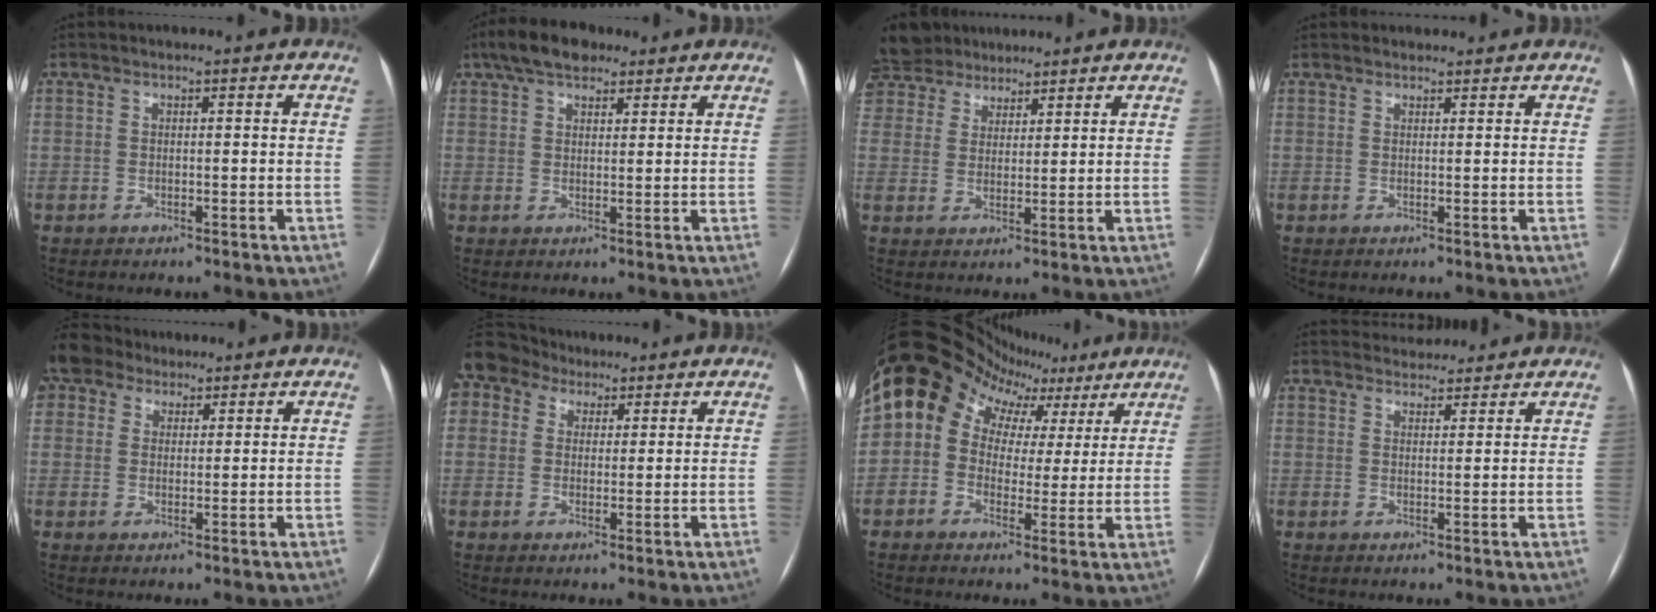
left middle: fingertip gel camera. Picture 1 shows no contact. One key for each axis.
{"total": 7.2, "fx": 5.1, "fy": 3.3, "fz": 3.8, "tx": -0.071, "ty": 0.026, "tz": 0.088}
{"total": 12.0, "fx": 9.8, "fy": 6.5, "fz": 2.4, "tx": -0.072, "ty": 0.039, "tz": 0.183}
{"total": 2.2, "fx": 2.1, "fy": 0.8, "fz": 0.2, "tx": -0.003, "ty": 0.018, "tz": 0.030}
{"total": 7.5, "fx": 5.3, "fy": 5.0, "fz": 1.5, "tx": -0.036, "ty": 0.035, "tz": 0.104}
{"total": 8.6, "fx": 5.6, "fy": 6.3, "fz": 1.9, "tx": -0.043, "ty": 0.045, "tz": 0.107}
{"total": 15.5, "fx": 7.0, "fy": 12.0, "fz": 6.8, "tx": -0.108, "ty": 0.077, "tz": 0.098}
{"total": 6.6, "fx": 6.4, "fy": 1.5, "fz": 0.9, "tx": -0.009, "ty": 0.021, "tz": 0.085}